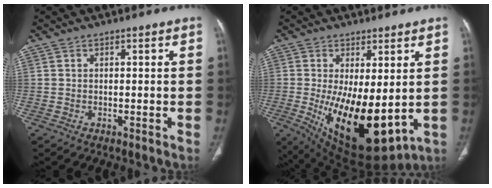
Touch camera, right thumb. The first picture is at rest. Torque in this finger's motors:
{"motor_torque": [2.42, 2.59, 1.55, -1.23, 0.67]}